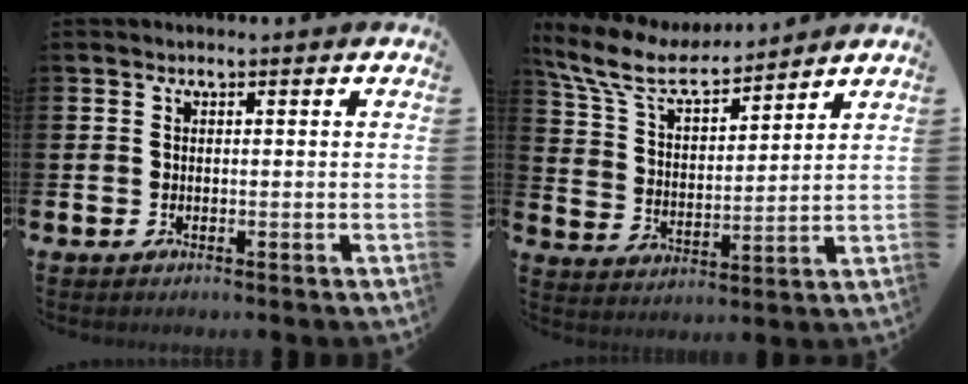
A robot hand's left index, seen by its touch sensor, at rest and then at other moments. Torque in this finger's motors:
{"motor_torque": [0.96, -1.18, 0.19, 0.20]}